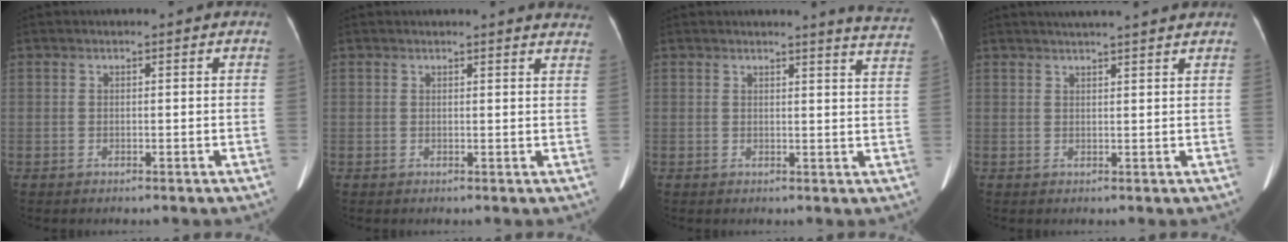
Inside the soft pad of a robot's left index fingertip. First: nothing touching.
{"total": 8.2, "force": [7.9, 0.7, 2.0], "torque": [-0.008, -0.012, 0.061]}
{"total": 7.1, "force": [6.9, -0.9, 1.4], "torque": [-0.016, -0.057, 0.051]}
{"total": 8.2, "force": [7.2, -0.1, 3.8], "torque": [-0.054, 0.026, 0.087]}